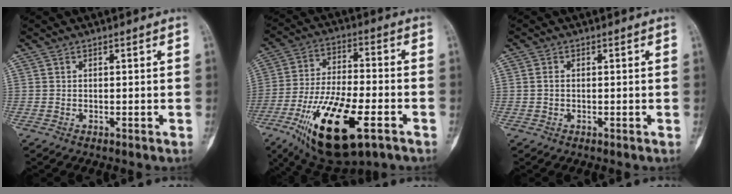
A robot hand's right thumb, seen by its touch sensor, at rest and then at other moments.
{"total": 21.6, "force": [-9.6, 8.4, 17.5], "torque": [-0.341, 0.023, -0.155]}
{"total": 1.3, "force": [0.1, 0.9, 0.9], "torque": [-0.014, 0.002, 0.000]}